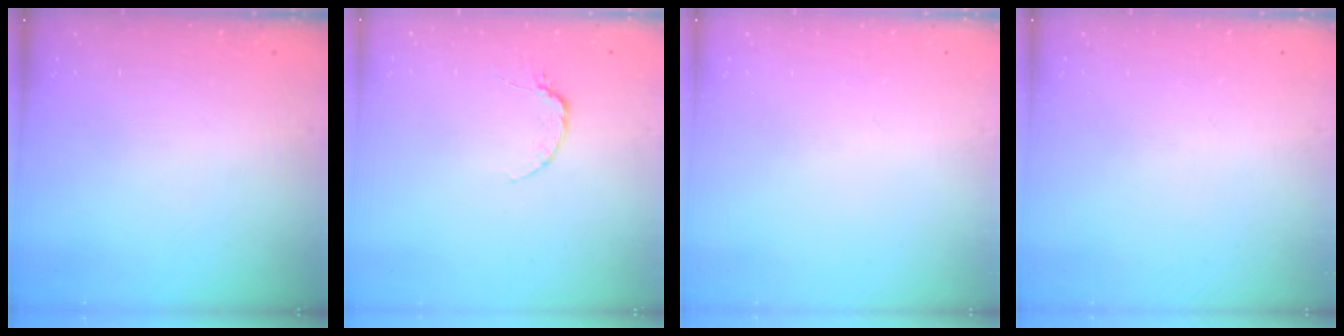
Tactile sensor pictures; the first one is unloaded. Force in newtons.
{"total": 4.0, "press": 4.0, "slide": 0.5}
{"total": 0.0}
{"total": 0.0}